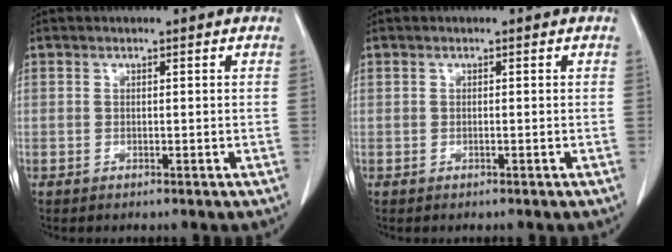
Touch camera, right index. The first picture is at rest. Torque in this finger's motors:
{"motor_torque": [-0.12, 0.12, -0.02, -0.01]}